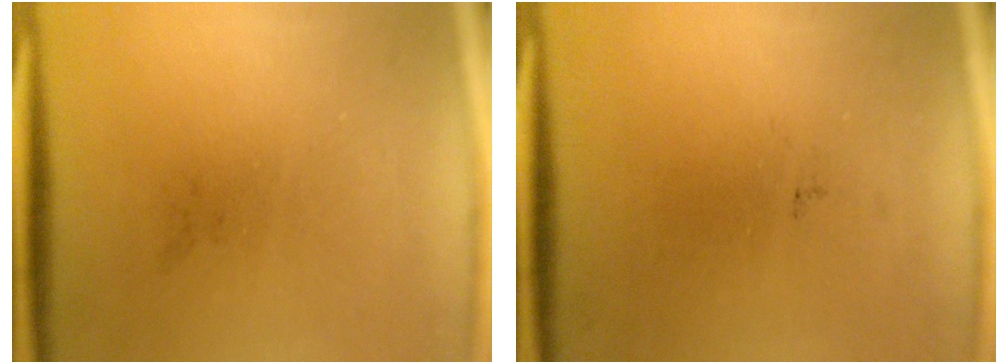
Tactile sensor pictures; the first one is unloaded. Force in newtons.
{"total": 0.0}